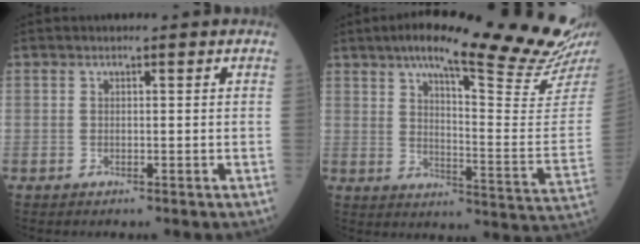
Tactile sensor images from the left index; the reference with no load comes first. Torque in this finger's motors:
{"motor_torque": [0.81, -1.33, 0.46, 0.11]}